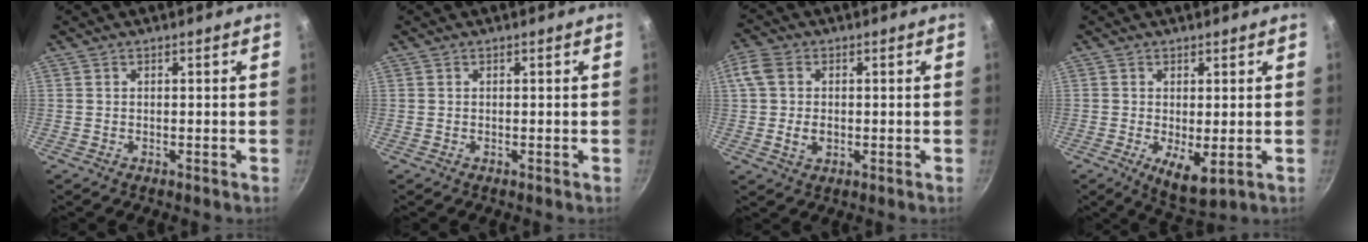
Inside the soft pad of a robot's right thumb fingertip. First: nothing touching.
{"total": 0.0}
{"total": 6.7, "force": [-0.1, 5.0, 4.5], "torque": [-0.087, 0.000, -0.012]}
{"total": 6.2, "force": [-0.8, 2.5, 5.6], "torque": [-0.083, -0.015, -0.001]}